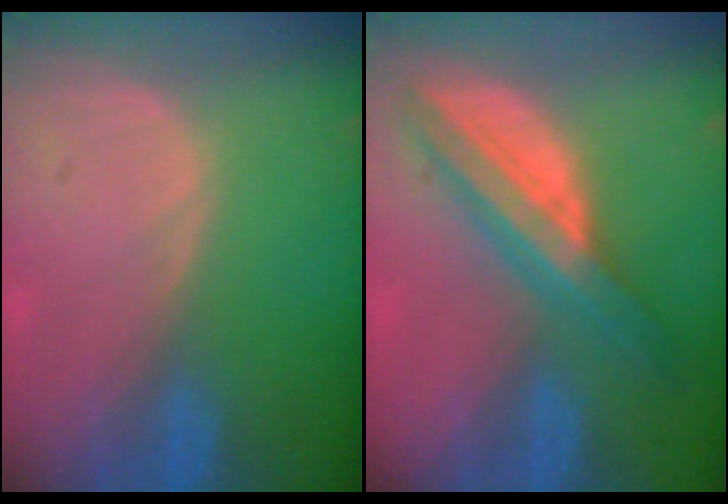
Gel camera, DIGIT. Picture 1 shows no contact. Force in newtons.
{"total": 8.2, "press": 8.2, "slide": 0.6}